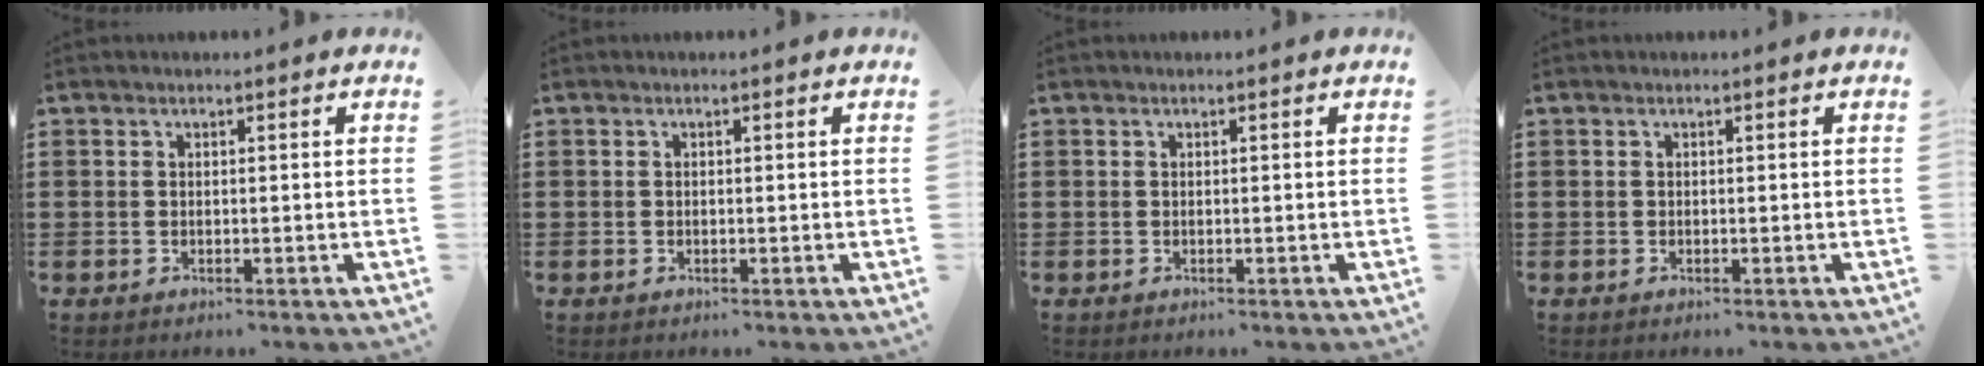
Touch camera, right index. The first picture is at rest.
{"total": 0.0}
{"total": 0.0}
{"total": 0.0}